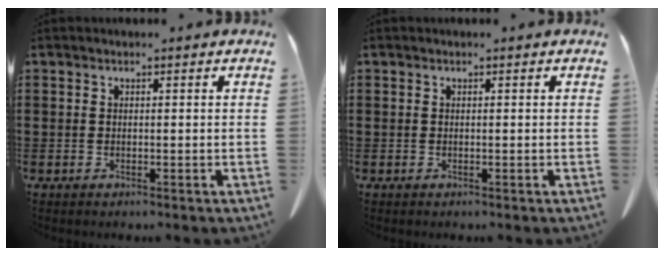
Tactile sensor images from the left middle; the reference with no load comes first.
{"total": 0.0}